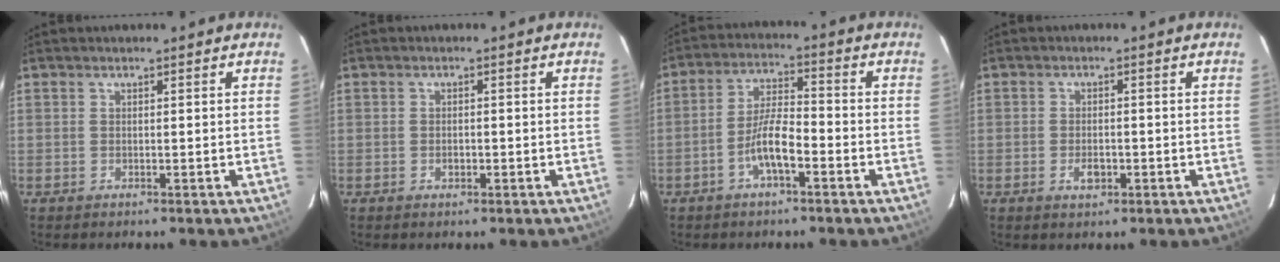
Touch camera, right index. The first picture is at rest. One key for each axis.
{"total": 1.4, "fx": -0.6, "fy": 1.1, "fz": 0.8, "tx": -0.014, "ty": 0.002, "tz": -0.009}
{"total": 6.9, "fx": -3.5, "fy": 1.7, "fz": 5.7, "tx": -0.118, "ty": 0.010, "tz": -0.062}
{"total": 3.1, "fx": -1.2, "fy": 1.8, "fz": 2.1, "tx": -0.039, "ty": -0.002, "tz": -0.019}